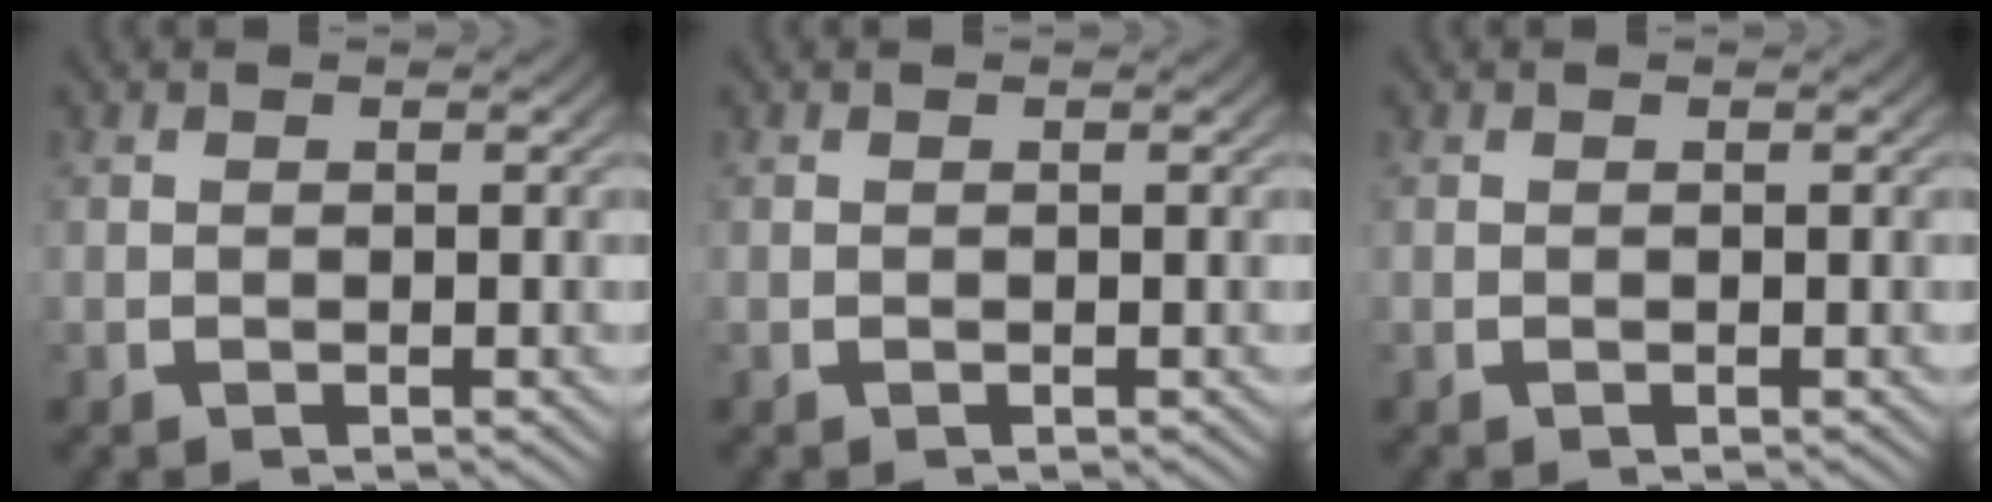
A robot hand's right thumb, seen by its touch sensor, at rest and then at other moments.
{"total": 0.0}
{"total": 0.0}